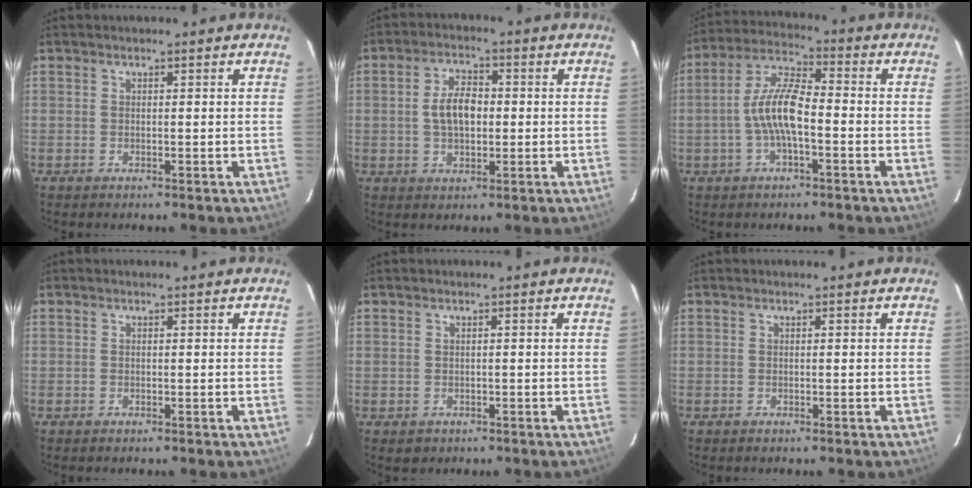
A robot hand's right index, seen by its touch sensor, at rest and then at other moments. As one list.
[{"total": 6.6, "force": [0.0, 3.8, 5.4], "torque": [-0.103, 0.011, 0.004]}, {"total": 9.3, "force": [-2.3, 2.8, 8.5], "torque": [-0.183, 0.013, -0.045]}, {"total": 0.0}, {"total": 1.5, "force": [-0.4, 1.5, 0.2], "torque": [-0.002, -0.001, 0.000]}, {"total": 0.0}]